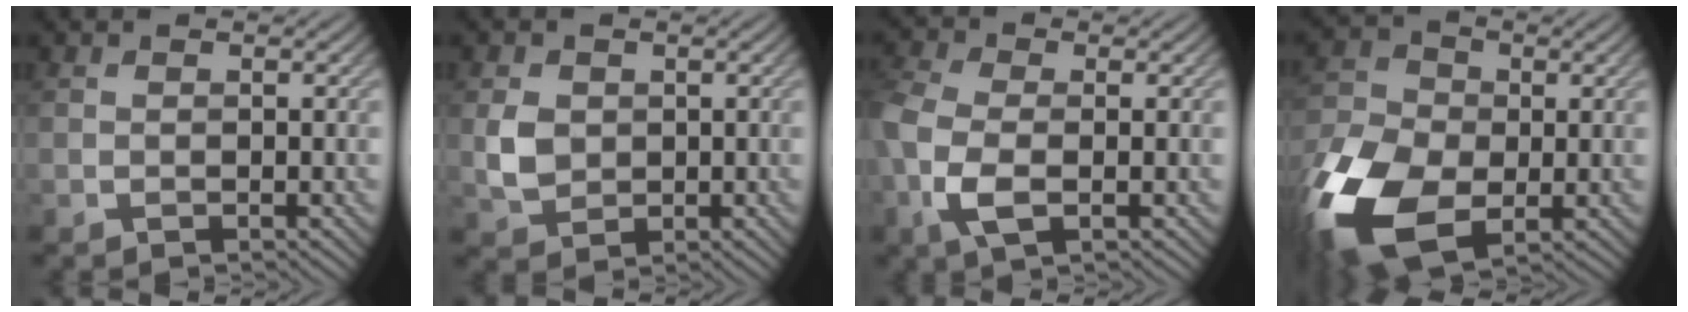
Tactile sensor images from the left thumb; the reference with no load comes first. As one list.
[{"total": 3.6, "force": [0.4, 3.1, 1.9], "torque": [-0.050, -0.003, 0.008]}, {"total": 6.3, "force": [-1.6, 3.4, 5.0], "torque": [-0.137, -0.001, -0.041]}, {"total": 14.5, "force": [-5.1, 9.0, 10.0], "torque": [-0.251, -0.035, -0.101]}]